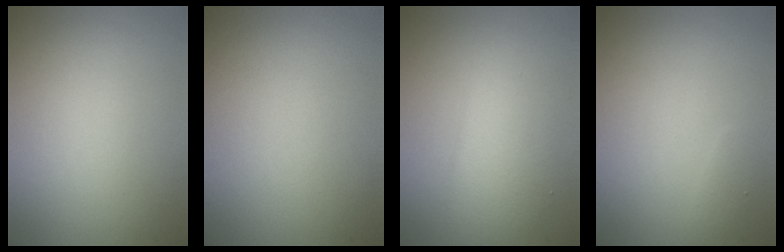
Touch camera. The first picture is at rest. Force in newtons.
{"total": 0.0}
{"total": 3.2, "press": 3.2, "slide": 0.0}
{"total": 0.8, "press": 0.8, "slide": 0.1}